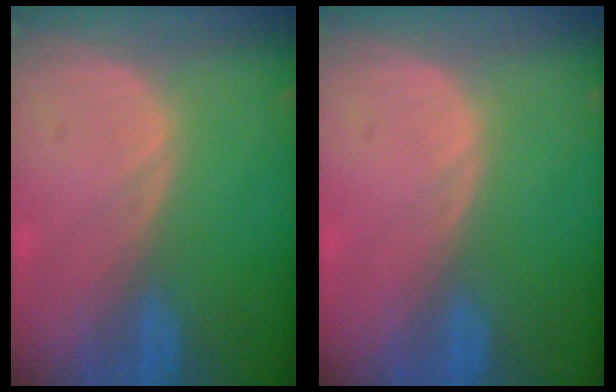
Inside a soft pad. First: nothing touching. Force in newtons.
{"total": 0.0}